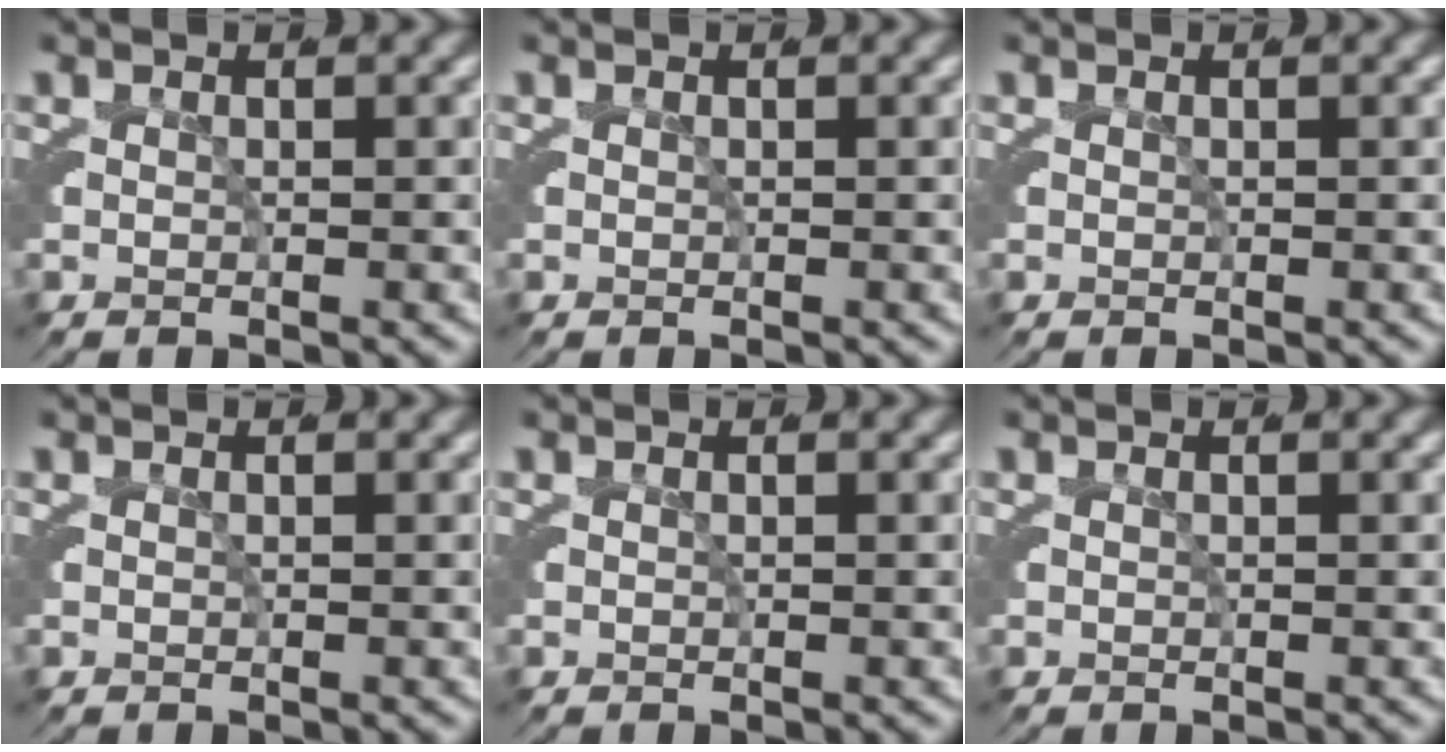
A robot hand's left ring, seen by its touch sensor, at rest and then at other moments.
{"total": 0.0}
{"total": 0.0}
{"total": 0.0}
{"total": 0.0}
{"total": 0.0}